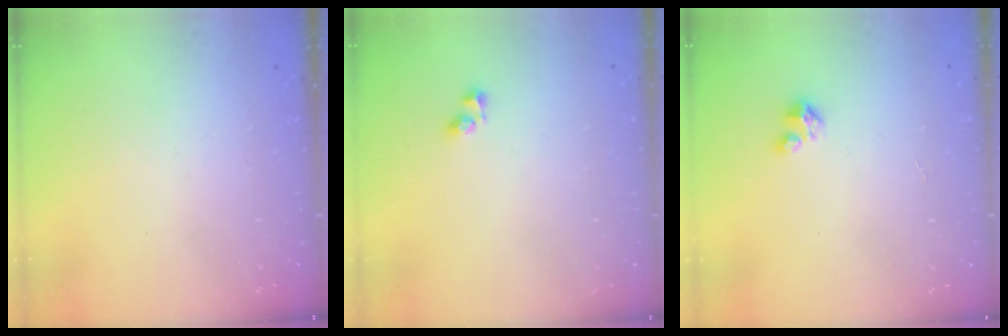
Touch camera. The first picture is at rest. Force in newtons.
{"total": 2.9, "press": 2.6, "slide": 1.3}
{"total": 2.3, "press": 2.3, "slide": 0.3}